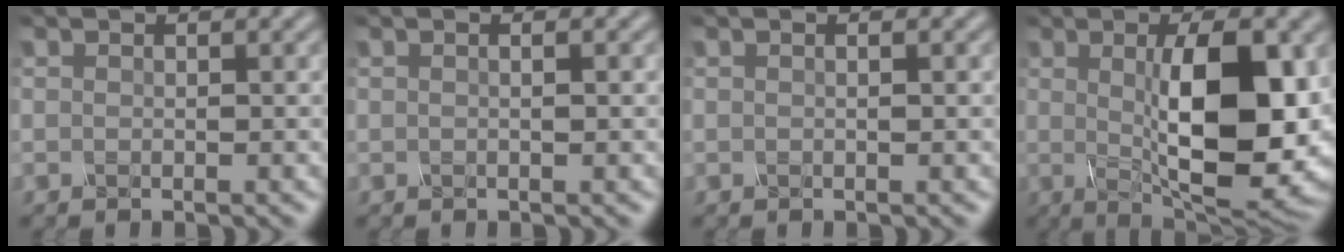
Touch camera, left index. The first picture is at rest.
{"total": 1.8, "force": [0.6, 0.9, 1.5], "torque": [0.000, 0.001, -0.010]}
{"total": 1.2, "force": [0.4, 0.5, 0.9], "torque": [0.000, -0.006, -0.004]}
{"total": 11.8, "force": [0.4, 3.6, 11.2], "torque": [-0.159, -0.003, 0.015]}